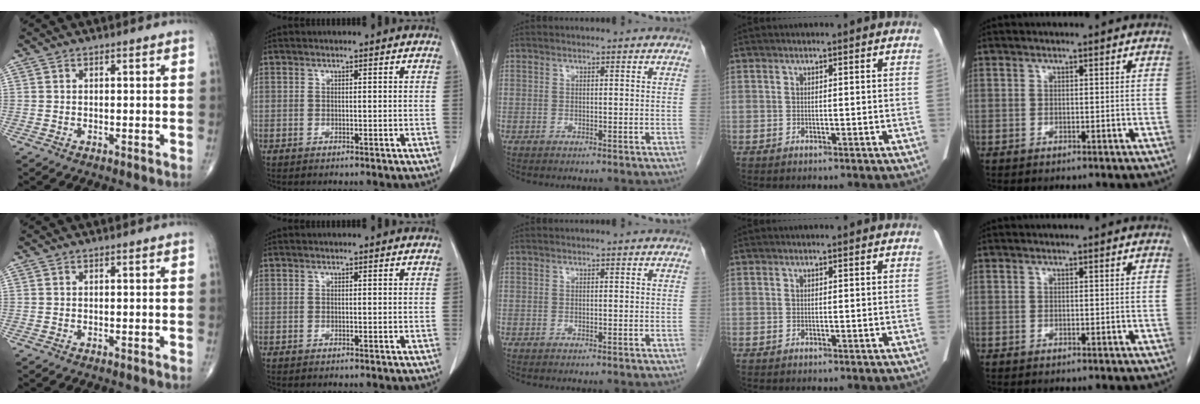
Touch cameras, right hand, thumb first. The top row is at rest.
{}